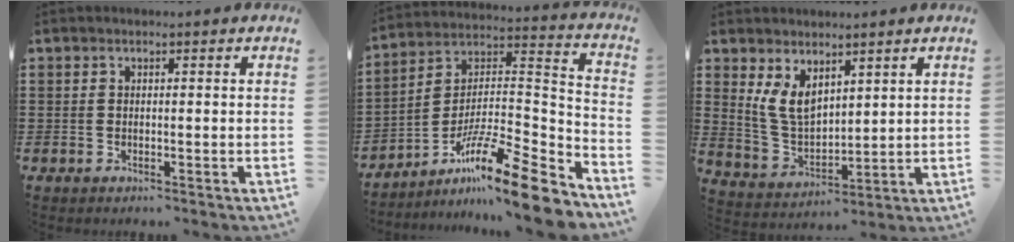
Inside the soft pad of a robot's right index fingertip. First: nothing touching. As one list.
[{"total": 14.9, "force": [-10.9, 1.3, 10.1], "torque": [-0.160, 0.020, -0.200]}, {"total": 6.5, "force": [3.4, 3.7, 4.1], "torque": [-0.108, -0.004, 0.062]}]